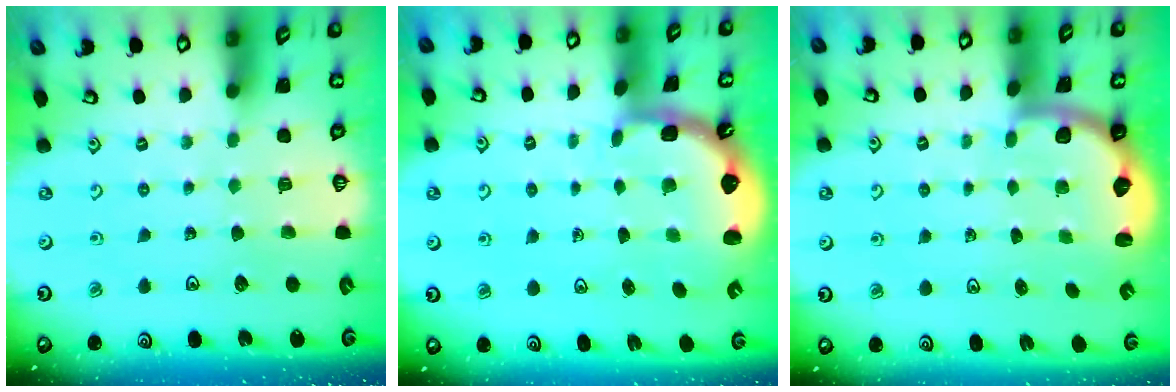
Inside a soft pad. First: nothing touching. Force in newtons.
{"total": 2.4, "press": 1.7, "slide": 1.8}
{"total": 2.1, "press": 1.9, "slide": 0.8}